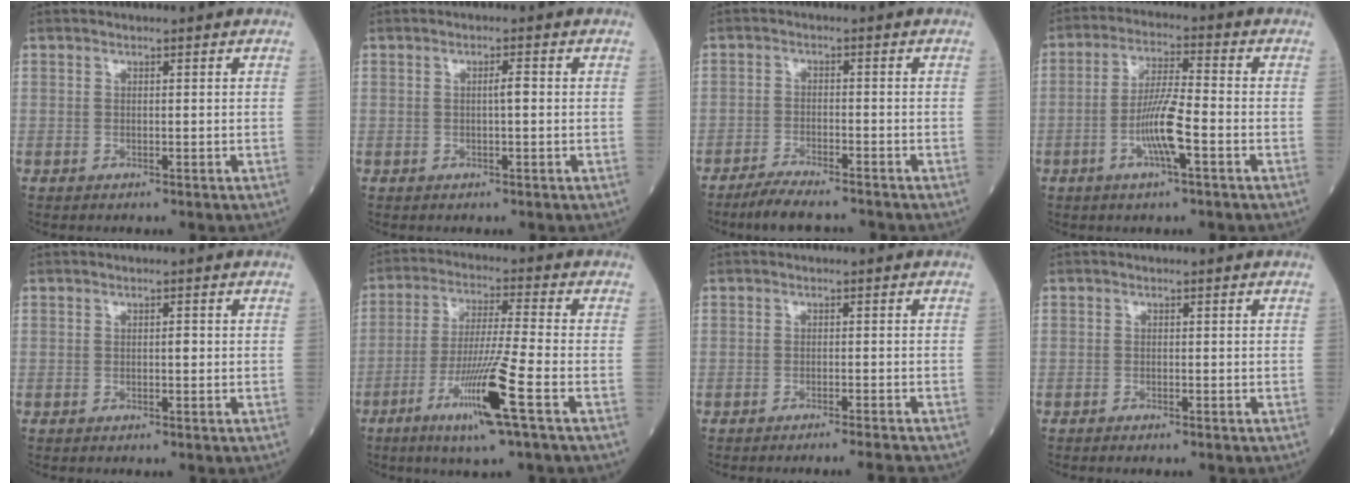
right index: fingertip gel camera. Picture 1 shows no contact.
{"total": 1.7, "force": [0.1, 0.1, 1.7], "torque": [-0.029, 0.003, 0.000]}
{"total": 7.0, "force": [-6.3, 0.9, 2.9], "torque": [-0.047, -0.017, -0.106]}
{"total": 8.0, "force": [-2.7, 0.7, 7.5], "torque": [-0.145, 0.002, -0.055]}
{"total": 0.8, "force": [-0.1, 0.2, 0.7], "torque": [-0.009, 0.001, -0.002]}
{"total": 11.6, "force": [-5.3, -1.1, 10.2], "torque": [-0.198, -0.019, -0.100]}
{"total": 4.4, "force": [-4.2, -0.9, 1.0], "torque": [-0.005, -0.007, -0.057]}
{"total": 1.2, "force": [-1.0, 0.1, 0.5], "torque": [-0.009, -0.002, -0.012]}